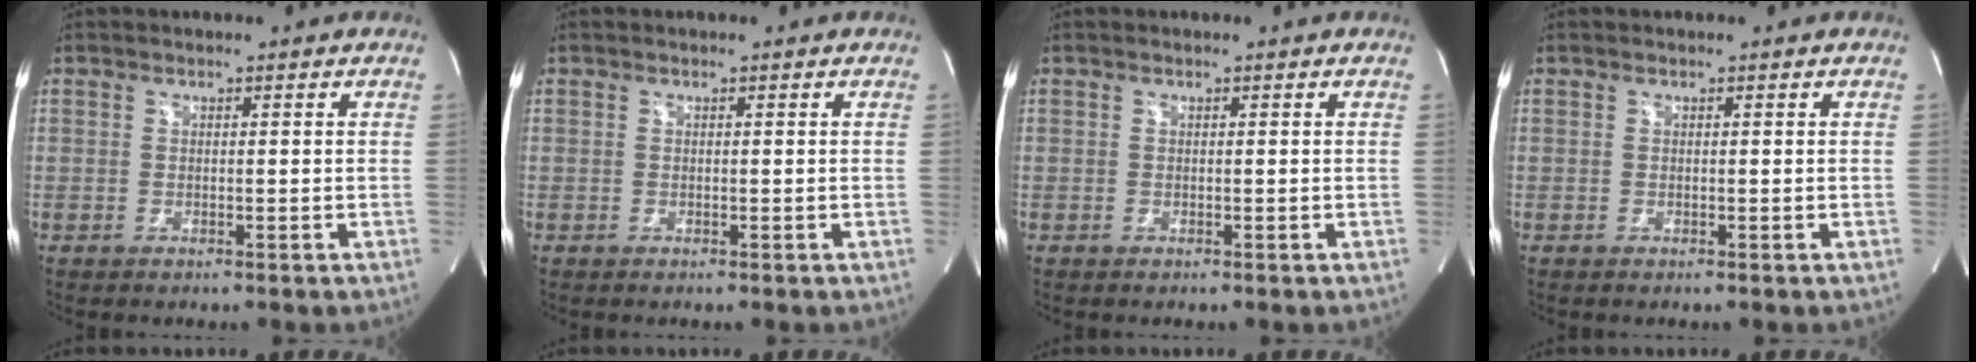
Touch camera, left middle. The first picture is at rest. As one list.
[{"total": 0.0}, {"total": 0.0}, {"total": 0.0}]